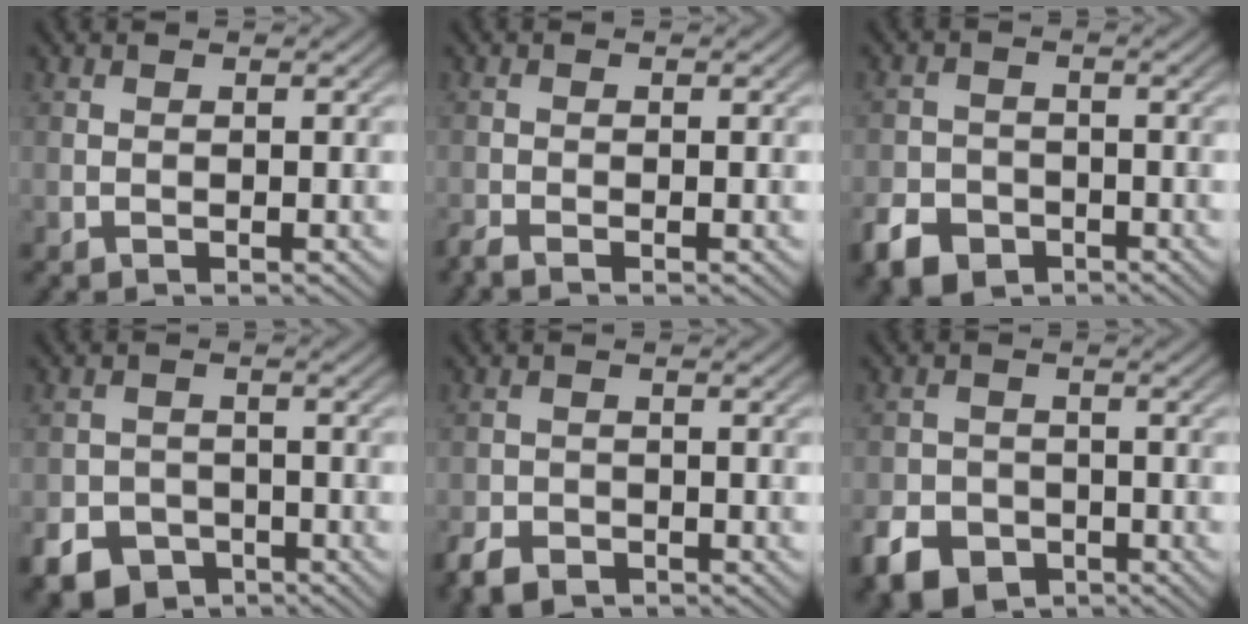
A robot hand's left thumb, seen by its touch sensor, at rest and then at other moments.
{"total": 1.5, "force": [-1.3, 0.0, 0.8], "torque": [-0.017, -0.005, -0.032]}
{"total": 4.9, "force": [-3.1, 3.2, 2.0], "torque": [-0.047, -0.006, -0.064]}
{"total": 6.5, "force": [-4.2, 4.5, 2.1], "torque": [-0.038, -0.011, -0.074]}
{"total": 3.6, "force": [-2.7, 1.8, 1.5], "torque": [-0.029, -0.007, -0.057]}
{"total": 5.7, "force": [-3.4, 3.9, 2.4], "torque": [-0.053, -0.008, -0.069]}